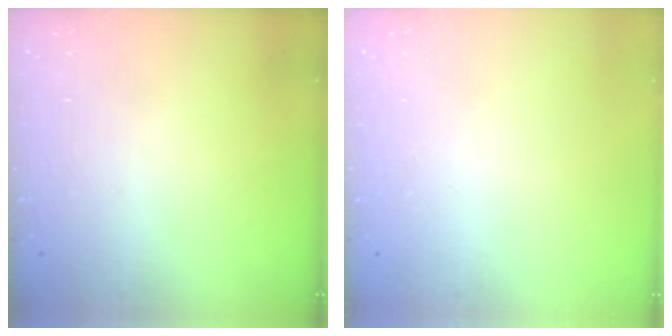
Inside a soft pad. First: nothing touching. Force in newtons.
{"total": 0.0}